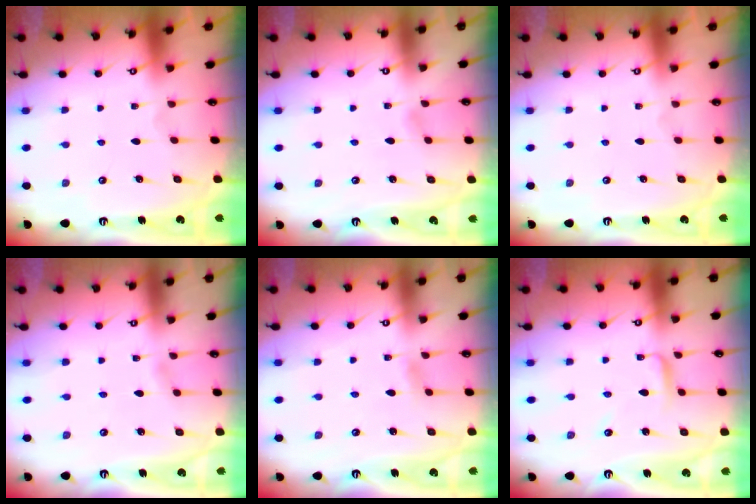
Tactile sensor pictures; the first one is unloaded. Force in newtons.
{"total": 2.4, "press": 2.4, "slide": 0.3}
{"total": 0.0}
{"total": 1.3, "press": 1.3, "slide": 0.2}
{"total": 2.6, "press": 2.6, "slide": 0.3}
{"total": 2.9, "press": 2.9, "slide": 0.2}